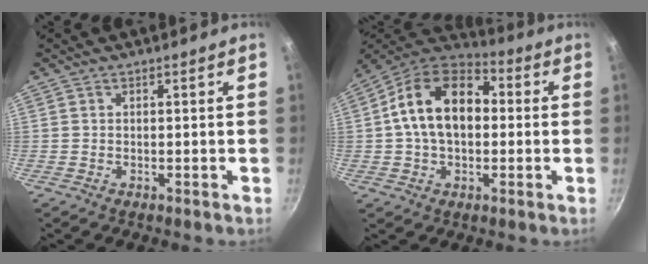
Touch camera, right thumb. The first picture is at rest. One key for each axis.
{"total": 16.7, "fx": 1.2, "fy": 11.0, "fz": 12.4, "tx": -0.182, "ty": 0.034, "tz": 0.002}